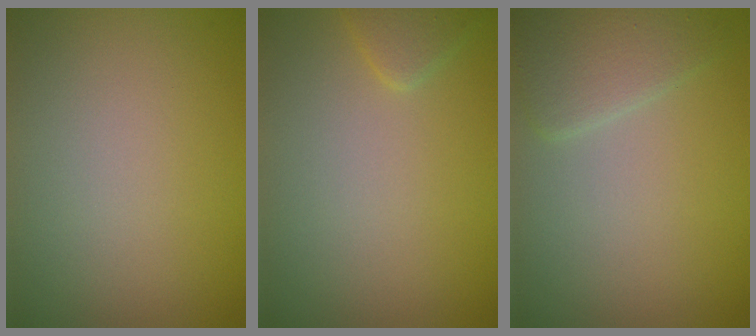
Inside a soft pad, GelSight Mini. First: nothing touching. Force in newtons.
{"total": 1.4, "press": 1.4, "slide": 0.1}
{"total": 2.7, "press": 2.7, "slide": 0.1}